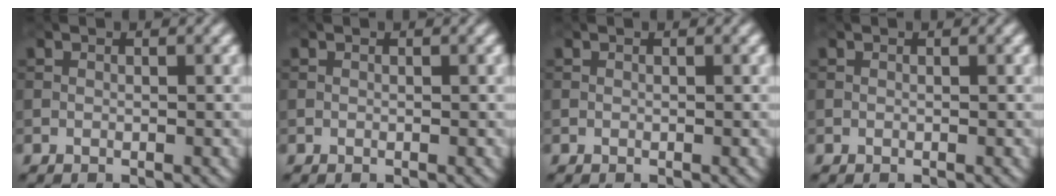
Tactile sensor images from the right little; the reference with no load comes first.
{"total": 0.0}
{"total": 0.0}
{"total": 0.0}